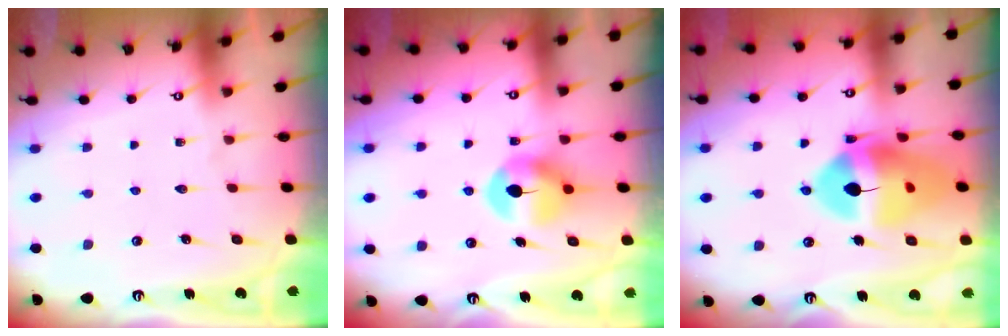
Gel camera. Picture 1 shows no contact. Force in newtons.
{"total": 8.4, "press": 8.3, "slide": 1.2}
{"total": 17.9, "press": 17.8, "slide": 1.9}